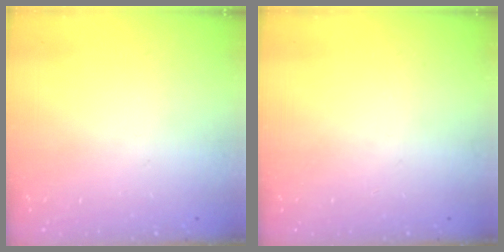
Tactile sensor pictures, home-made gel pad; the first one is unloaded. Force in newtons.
{"total": 0.0}